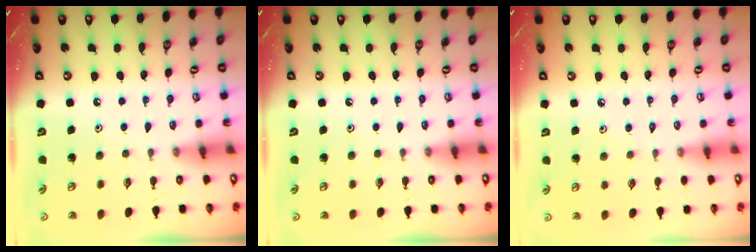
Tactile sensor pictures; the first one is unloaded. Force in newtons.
{"total": 0.0}
{"total": 2.8, "press": 2.7, "slide": 0.6}